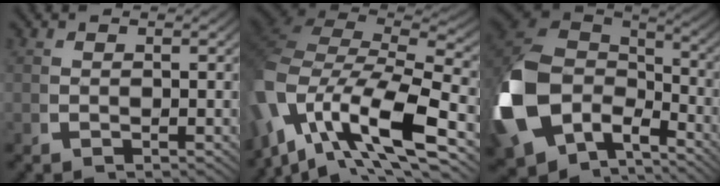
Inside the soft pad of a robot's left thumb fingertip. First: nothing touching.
{"total": 17.3, "force": [1.2, 11.5, 13.0], "torque": [-0.263, -0.033, 0.023]}
{"total": 17.2, "force": [-2.6, 12.9, 11.2], "torque": [-0.318, -0.077, -0.011]}